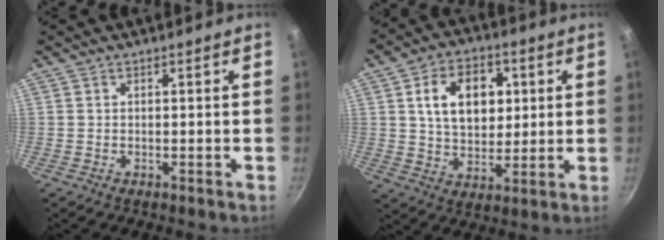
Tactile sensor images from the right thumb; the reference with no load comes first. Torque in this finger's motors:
{"motor_torque": [-0.67, 1.95, 1.22, -0.07, 0.11]}